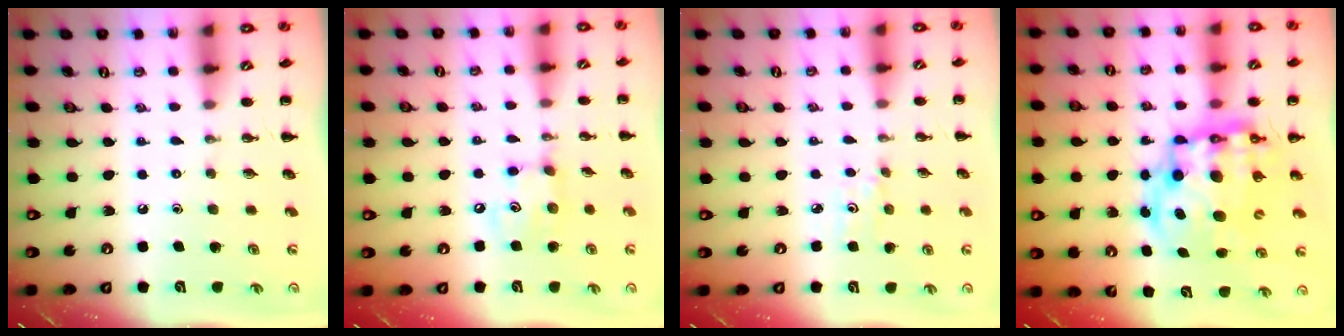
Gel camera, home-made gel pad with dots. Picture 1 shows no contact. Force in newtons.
{"total": 6.6, "press": 6.5, "slide": 0.7}
{"total": 3.2, "press": 3.0, "slide": 1.1}
{"total": 15.2, "press": 14.7, "slide": 3.9}